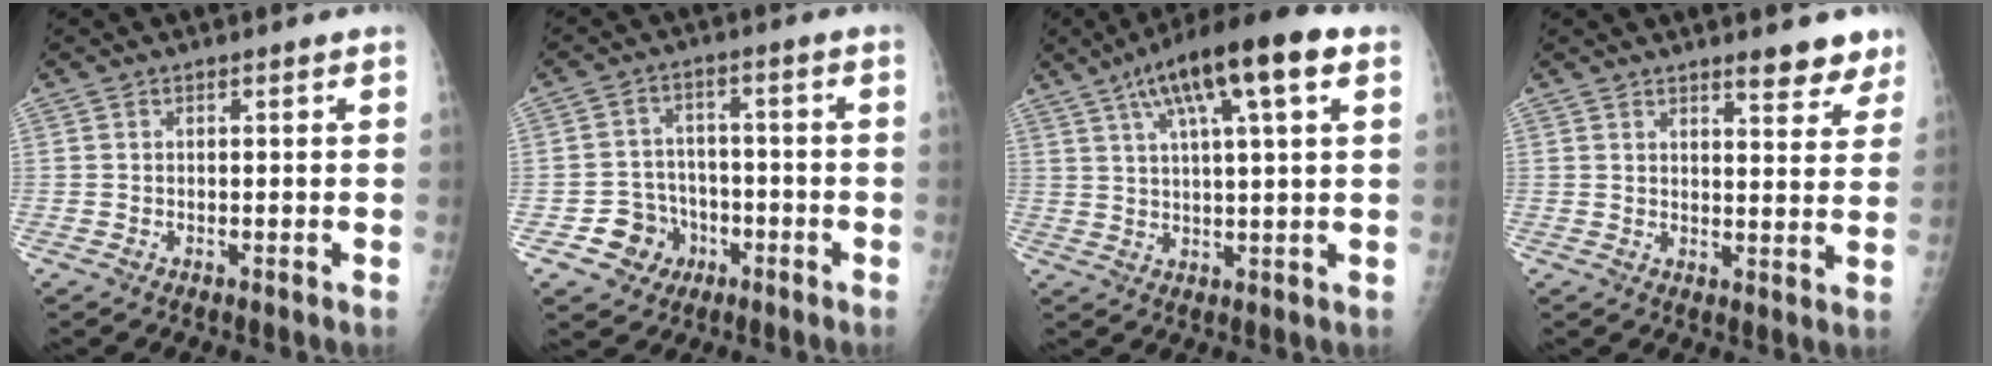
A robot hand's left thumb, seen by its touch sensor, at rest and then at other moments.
{"total": 7.4, "force": [-3.3, 6.5, 1.4], "torque": [0.012, 0.024, -0.047]}
{"total": 15.0, "force": [7.0, 3.2, 12.9], "torque": [-0.210, 0.009, 0.111]}
{"total": 6.7, "force": [5.4, 2.1, 3.5], "torque": [-0.016, -0.032, 0.063]}